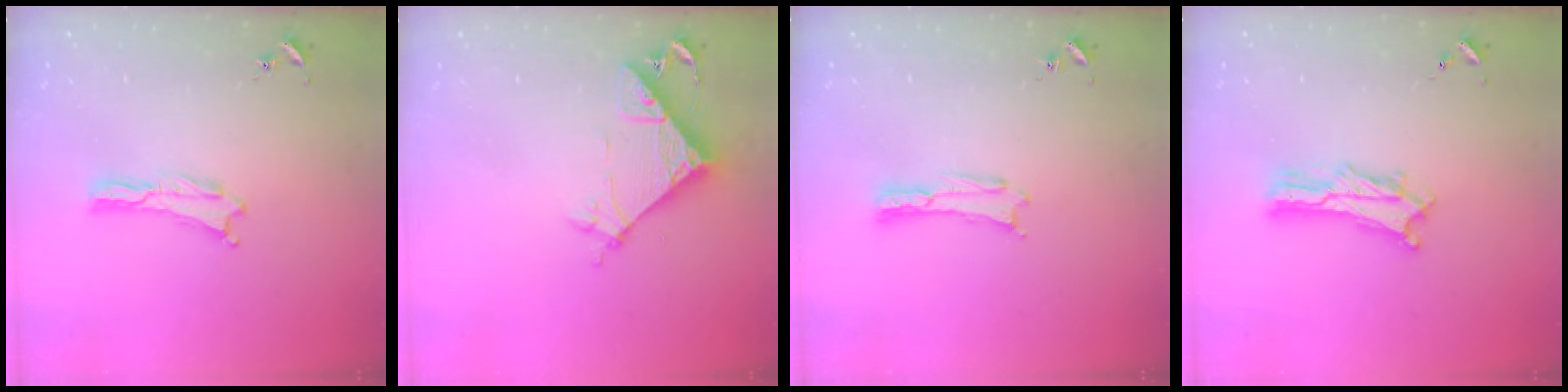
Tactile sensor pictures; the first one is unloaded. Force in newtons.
{"total": 8.7, "press": 8.7, "slide": 0.4}
{"total": 0.0}
{"total": 4.3, "press": 4.3, "slide": 0.4}